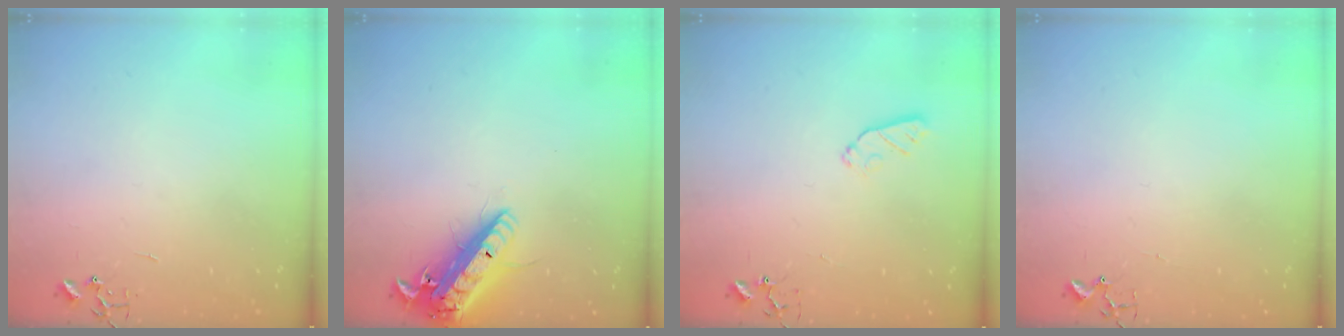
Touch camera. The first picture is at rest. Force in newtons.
{"total": 17.1, "press": 16.8, "slide": 3.3}
{"total": 5.5, "press": 5.4, "slide": 1.1}
{"total": 1.7, "press": 1.6, "slide": 0.2}